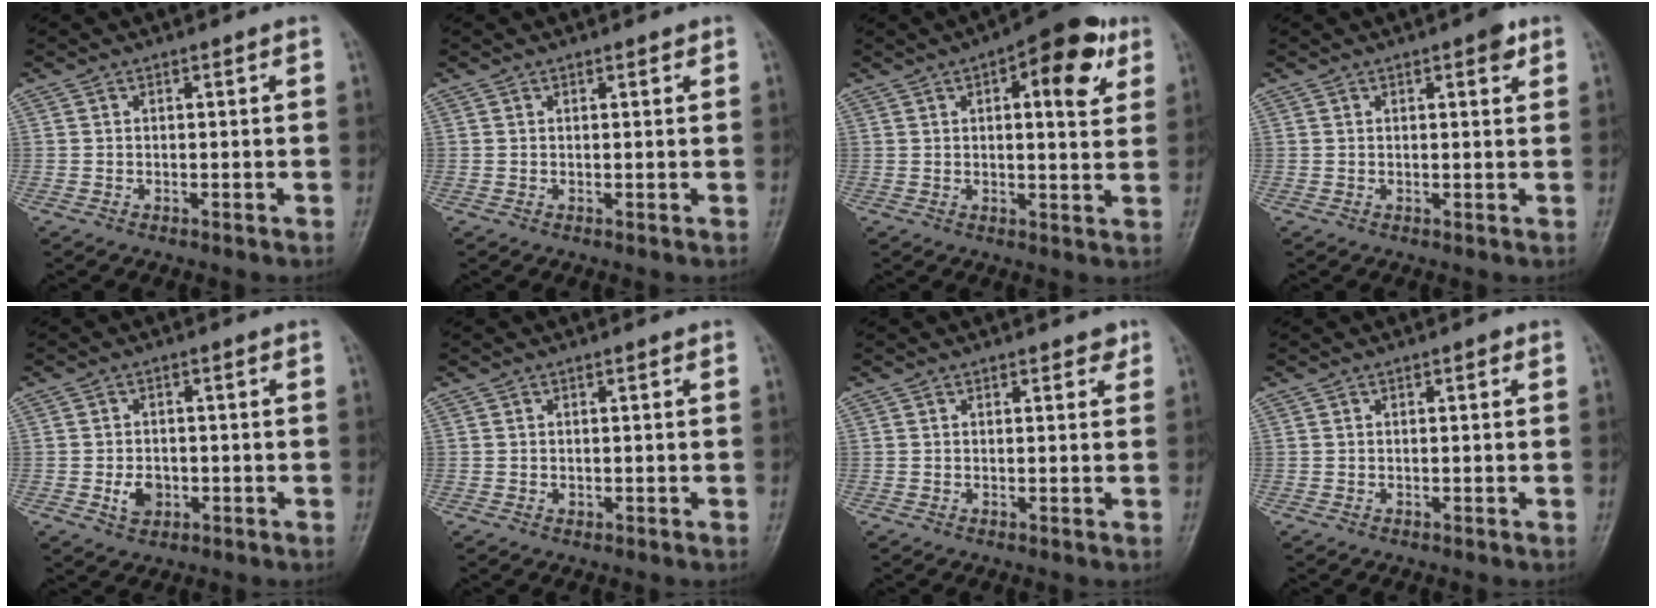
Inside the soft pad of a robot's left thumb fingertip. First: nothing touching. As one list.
[{"total": 0.9, "force": [0.6, 0.4, 0.6], "torque": [-0.007, -0.002, 0.007]}, {"total": 12.2, "force": [5.1, 4.7, 10.1], "torque": [-0.106, -0.003, 0.059]}, {"total": 2.8, "force": [1.5, 0.9, 2.1], "torque": [-0.022, -0.004, 0.016]}, {"total": 4.0, "force": [-1.0, 3.0, 2.4], "torque": [-0.031, 0.002, -0.015]}, {"total": 0.6, "force": [0.1, 0.5, 0.3], "torque": [-0.001, 0.000, 0.000]}, {"total": 1.7, "force": [1.2, 0.9, 0.9], "torque": [0.003, -0.004, 0.010]}, {"total": 0.8, "force": [0.3, 0.4, 0.7], "torque": [-0.008, 0.002, 0.003]}]